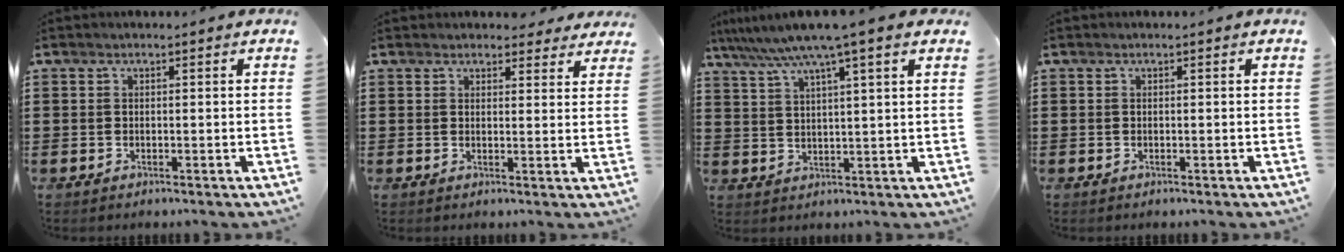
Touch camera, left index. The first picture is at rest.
{"total": 2.9, "force": [2.7, 0.8, 0.6], "torque": [-0.011, -0.006, 0.050]}
{"total": 7.1, "force": [5.3, -0.3, 4.7], "torque": [-0.108, -0.020, 0.088]}
{"total": 0.0}